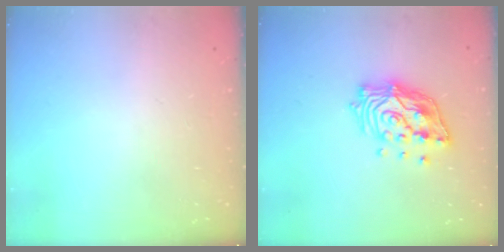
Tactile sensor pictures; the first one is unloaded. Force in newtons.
{"total": 14.9, "press": 14.8, "slide": 1.7}